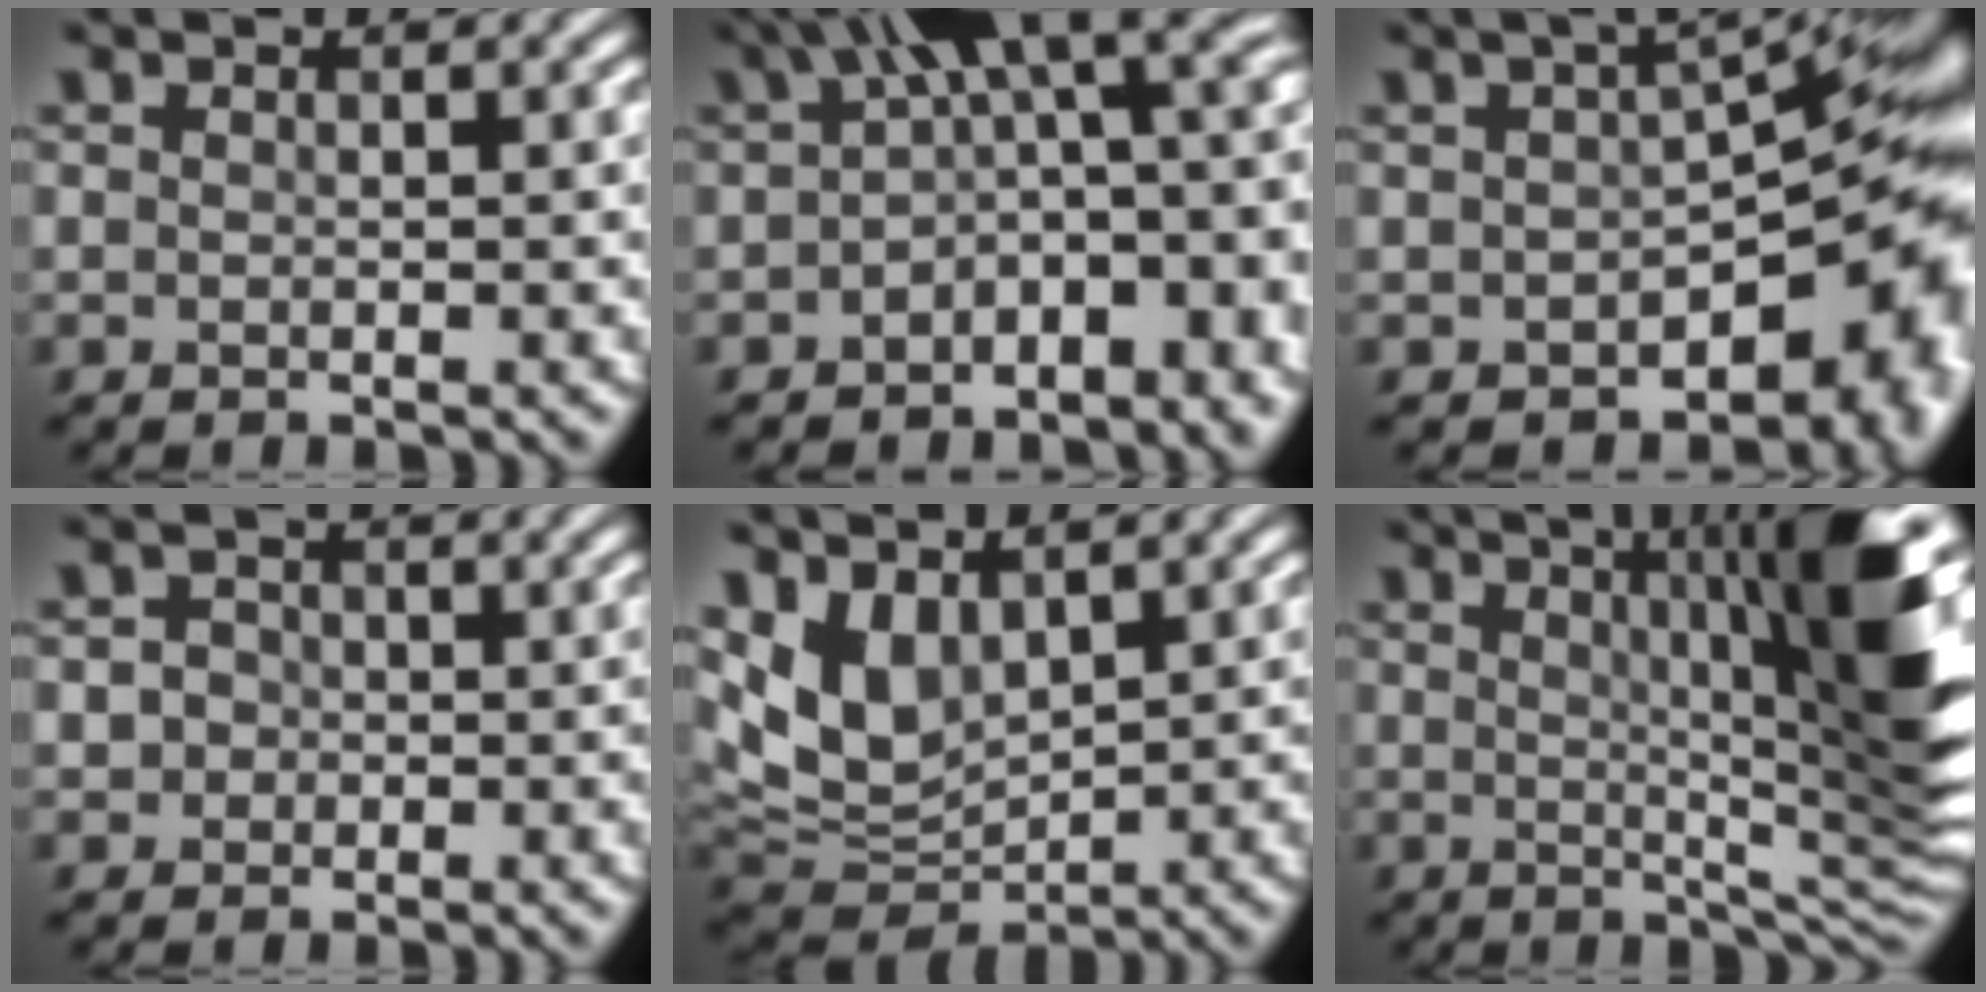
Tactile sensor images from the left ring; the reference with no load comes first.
{"total": 8.9, "force": [1.0, 5.1, 7.2], "torque": [-0.103, -0.003, 0.011]}
{"total": 13.9, "force": [-3.1, 7.6, 11.2], "torque": [-0.121, -0.041, -0.018]}
{"total": 2.7, "force": [-0.6, 2.6, 0.3], "torque": [0.003, -0.007, -0.018]}
{"total": 7.7, "force": [2.0, 5.2, 5.4], "torque": [-0.114, -0.021, 0.031]}
{"total": 10.2, "force": [3.4, 1.3, 9.5], "torque": [-0.133, -0.004, 0.045]}